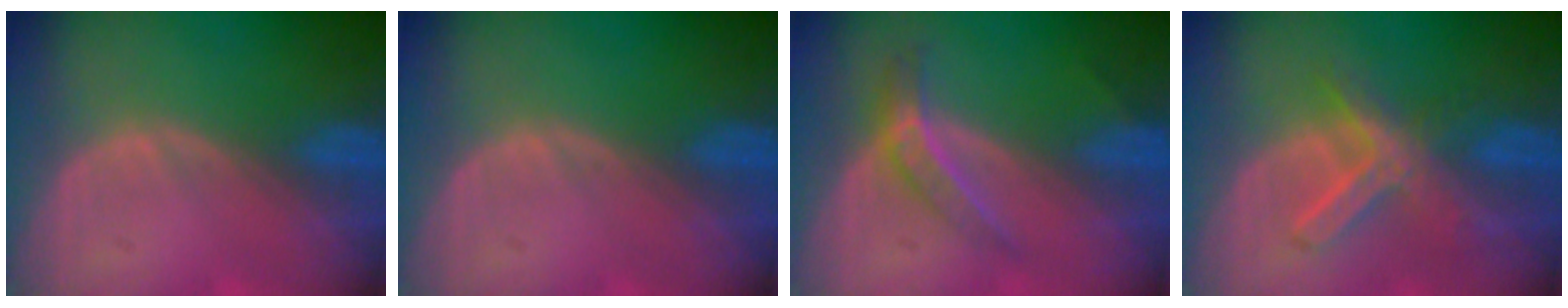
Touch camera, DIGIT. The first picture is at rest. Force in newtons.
{"total": 0.0}
{"total": 4.3, "press": 4.0, "slide": 1.6}
{"total": 7.4, "press": 6.2, "slide": 4.0}